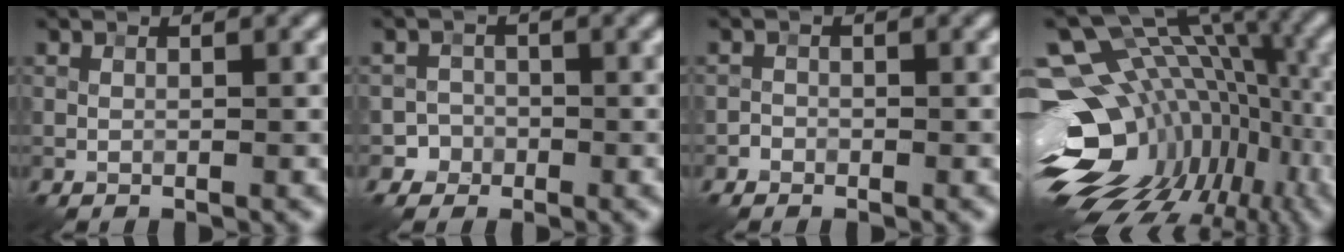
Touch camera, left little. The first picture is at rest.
{"total": 2.0, "force": [-1.2, 1.6, -0.3], "torque": [0.029, 0.010, -0.023]}
{"total": 0.7, "force": [-0.6, 0.4, -0.1], "torque": [0.004, 0.003, -0.012]}
{"total": 18.6, "force": [-5.1, 12.5, 12.9], "torque": [-0.216, 0.006, -0.042]}